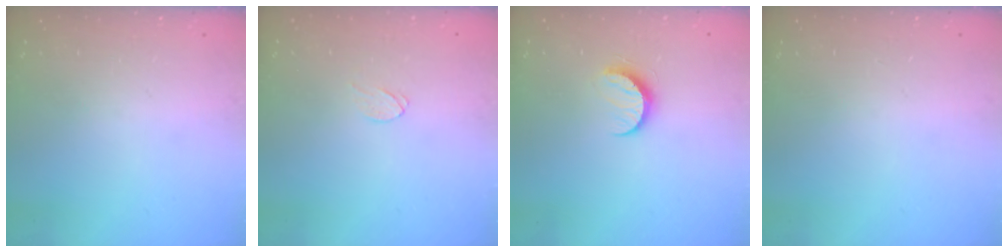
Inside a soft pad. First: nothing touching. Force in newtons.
{"total": 3.6, "press": 3.6, "slide": 0.3}
{"total": 6.8, "press": 6.8, "slide": 0.5}
{"total": 0.0}